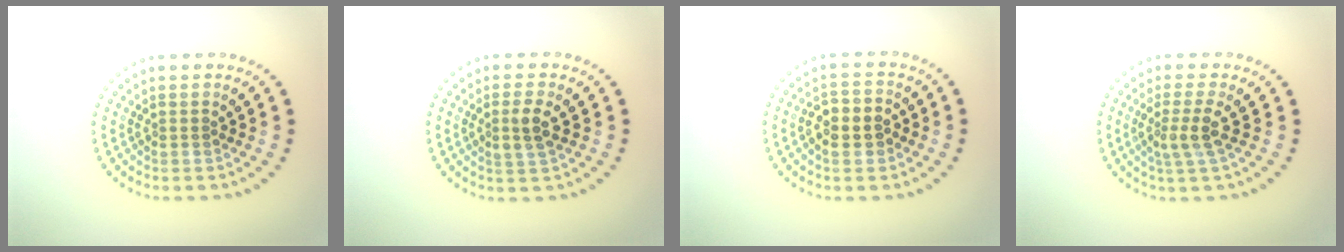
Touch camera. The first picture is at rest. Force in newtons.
{"total": 2.2, "press": 2.1, "slide": 0.7}
{"total": 3.0, "press": 2.9, "slide": 0.6}
{"total": 2.4, "press": 1.9, "slide": 1.6}